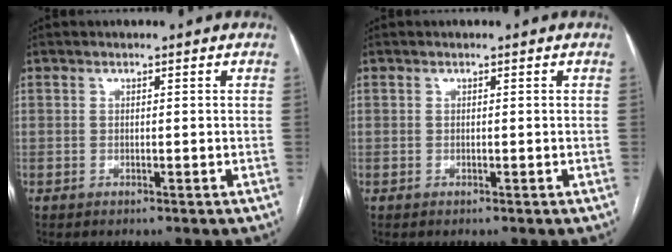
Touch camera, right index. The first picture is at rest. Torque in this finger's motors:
{"motor_torque": [0.00, 0.00, 0.00, 0.00]}